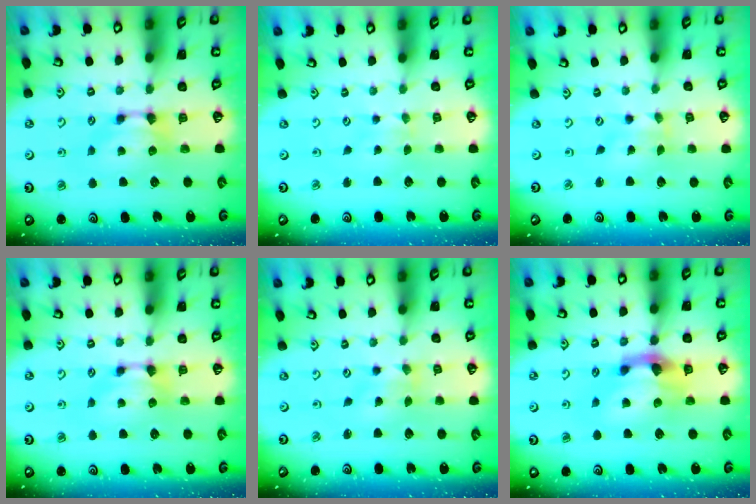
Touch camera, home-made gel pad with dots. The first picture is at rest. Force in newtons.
{"total": 2.0, "press": 2.0, "slide": 0.1}
{"total": 3.0, "press": 2.9, "slide": 0.9}
{"total": 0.0}
{"total": 2.1, "press": 1.8, "slide": 1.0}
{"total": 4.7, "press": 4.2, "slide": 2.1}